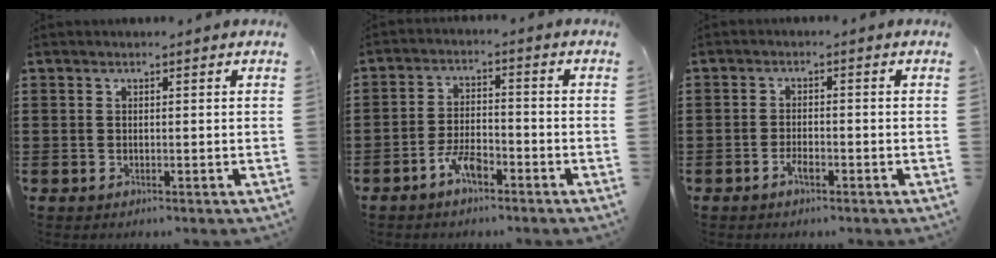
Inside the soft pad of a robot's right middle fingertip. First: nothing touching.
{"total": 4.6, "force": [-3.2, 1.5, 3.0], "torque": [-0.063, 0.005, -0.062]}
{"total": 2.3, "force": [-1.4, 0.6, 1.7], "torque": [-0.039, -0.003, -0.028]}